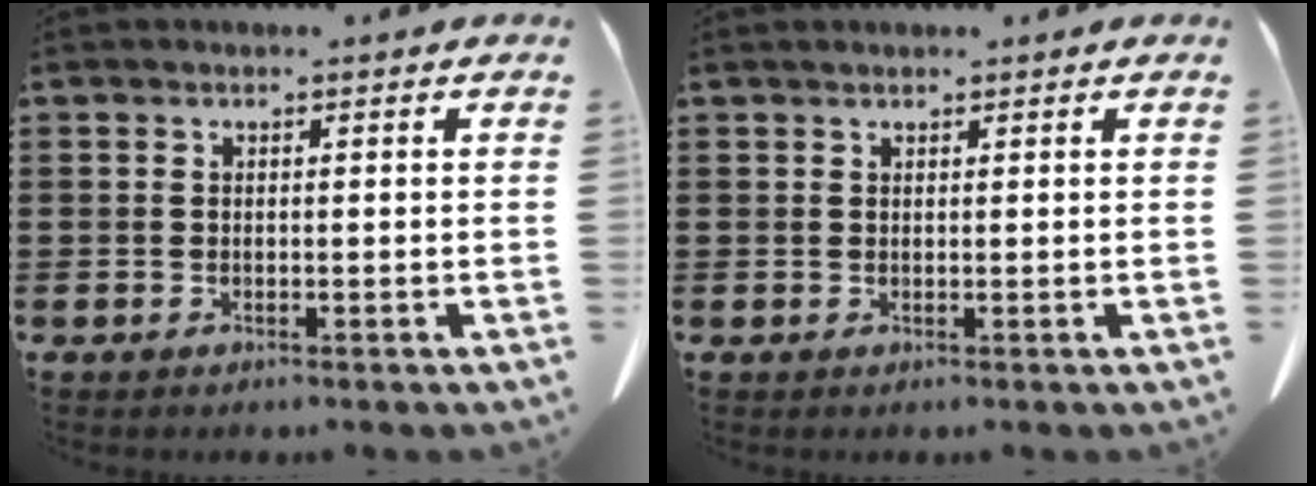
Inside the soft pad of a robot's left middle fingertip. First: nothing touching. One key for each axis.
{"total": 0.7, "fx": 0.6, "fy": 0.1, "fz": 0.1, "tx": -0.004, "ty": -0.002, "tz": 0.014}